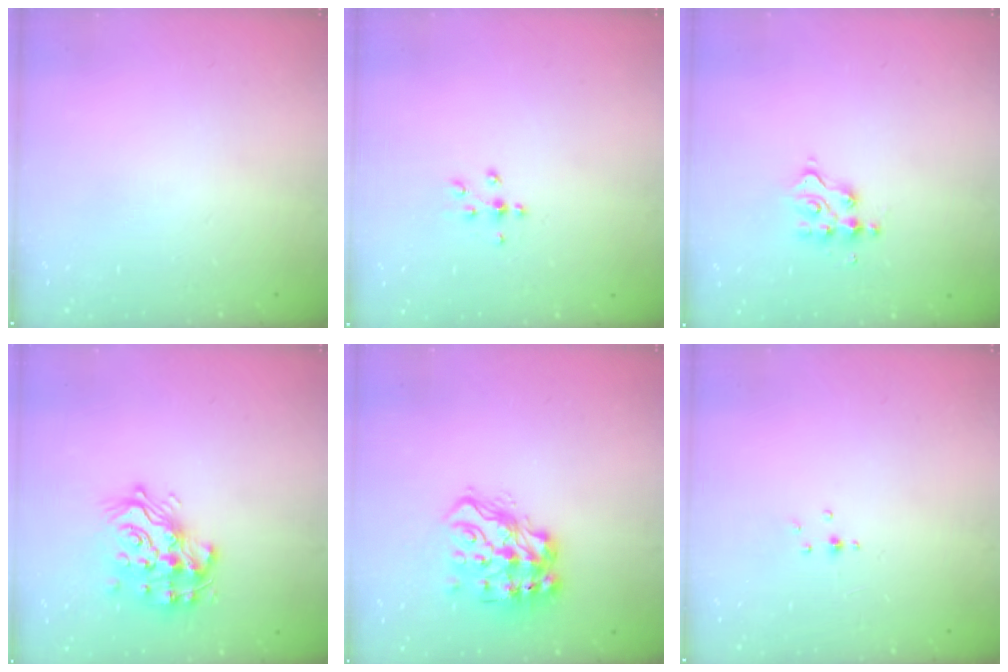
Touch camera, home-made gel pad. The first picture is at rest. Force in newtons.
{"total": 3.8, "press": 3.5, "slide": 1.2}
{"total": 4.1, "press": 4.1, "slide": 0.1}
{"total": 17.9, "press": 17.8, "slide": 1.3}
{"total": 14.9, "press": 14.8, "slide": 1.2}
{"total": 1.8, "press": 1.8, "slide": 0.2}